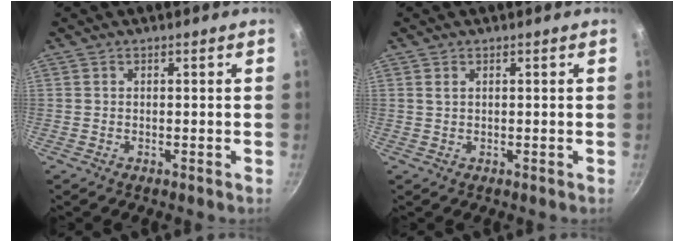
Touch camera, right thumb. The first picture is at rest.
{"total": 0.9, "force": [0.5, 0.5, 0.6], "torque": [-0.012, 0.002, 0.010]}